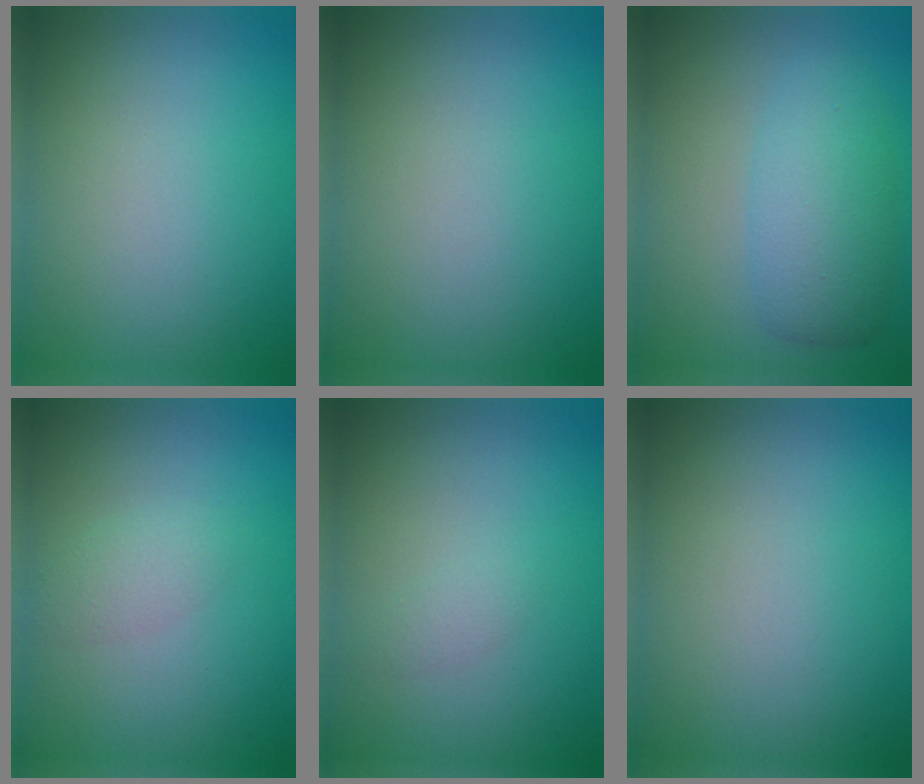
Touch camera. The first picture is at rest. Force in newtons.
{"total": 0.0}
{"total": 4.5, "press": 4.5, "slide": 0.1}
{"total": 1.6, "press": 1.6, "slide": 0.0}
{"total": 0.8, "press": 0.8, "slide": 0.0}
{"total": 0.0}